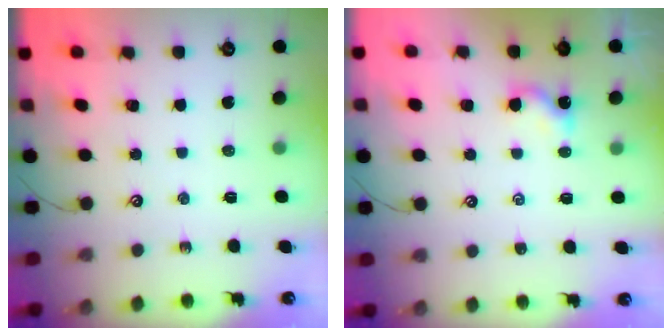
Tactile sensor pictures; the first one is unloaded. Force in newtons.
{"total": 1.6, "press": 1.6, "slide": 0.4}